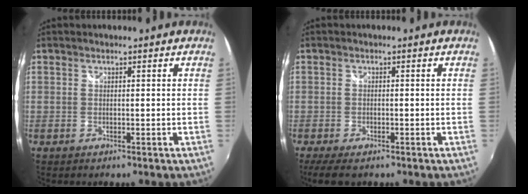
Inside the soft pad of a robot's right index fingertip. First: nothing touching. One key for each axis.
{"total": 5.1, "fx": -3.3, "fy": 2.1, "fz": 3.2, "tx": -0.070, "ty": -0.022, "tz": -0.057}